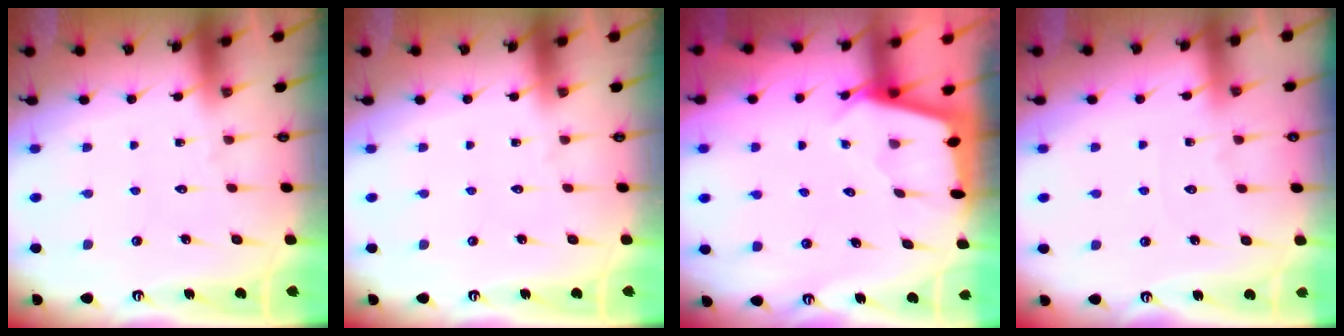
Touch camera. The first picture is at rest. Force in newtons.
{"total": 0.0}
{"total": 2.4, "press": 2.4, "slide": 0.3}
{"total": 3.4, "press": 3.3, "slide": 0.4}